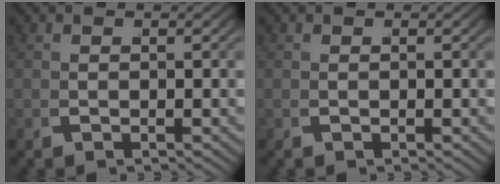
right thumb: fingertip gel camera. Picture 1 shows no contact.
{"total": 0.0}